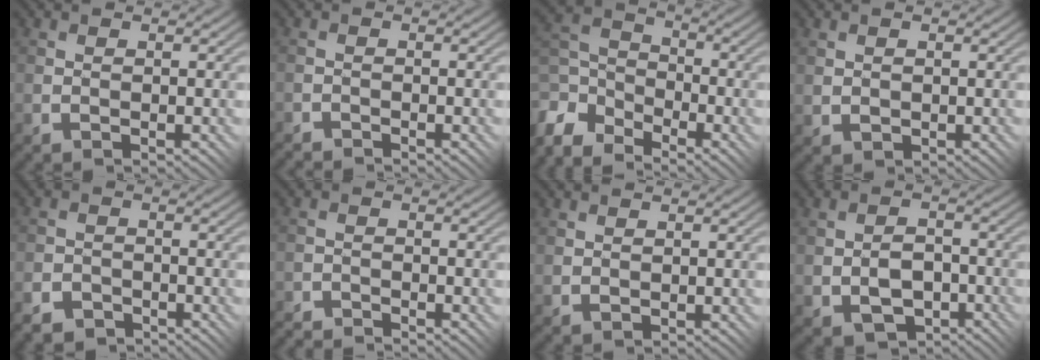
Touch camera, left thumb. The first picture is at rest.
{"total": 1.8, "force": [-1.8, 0.1, -0.5], "torque": [0.009, 0.011, -0.035]}
{"total": 7.9, "force": [-6.0, 4.1, 3.1], "torque": [-0.086, -0.003, -0.136]}
{"total": 1.5, "force": [0.4, 1.0, 1.0], "torque": [-0.021, -0.003, 0.012]}
{"total": 3.5, "force": [-2.8, 2.1, 0.7], "torque": [-0.011, 0.004, -0.051]}
{"total": 3.1, "force": [-3.1, 0.3, -0.1], "torque": [0.003, 0.006, -0.062]}
{"total": 1.2, "force": [0.9, 0.5, 0.7], "torque": [-0.021, 0.000, 0.020]}
{"total": 6.1, "force": [-1.5, 4.3, 4.0], "torque": [-0.094, -0.012, -0.027]}